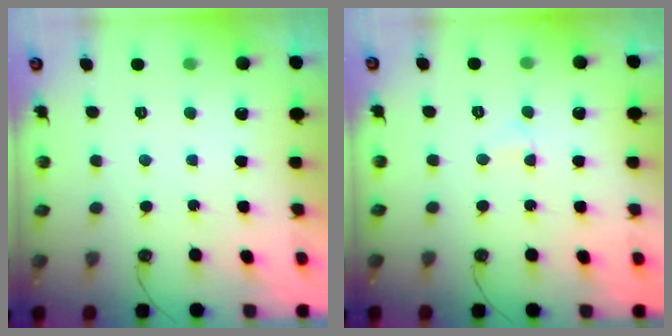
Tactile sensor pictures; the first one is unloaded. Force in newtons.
{"total": 2.1, "press": 2.0, "slide": 0.6}